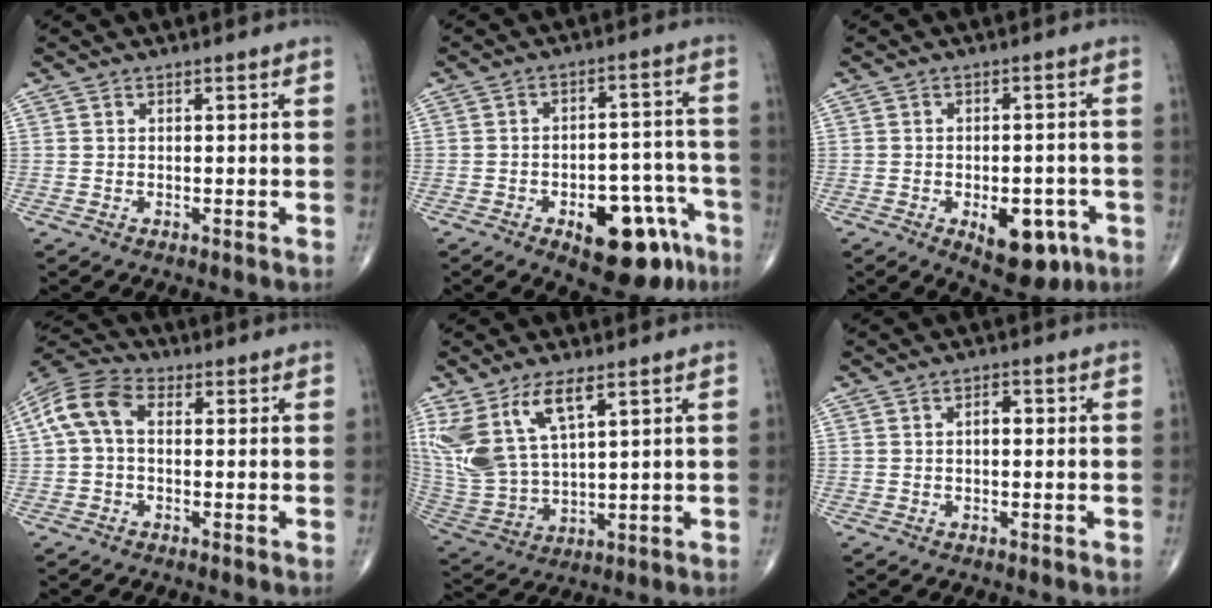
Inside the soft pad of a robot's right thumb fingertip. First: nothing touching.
{"total": 15.7, "force": [-8.3, 7.5, 11.0], "torque": [-0.110, 0.061, -0.104]}
{"total": 10.4, "force": [-4.3, 5.5, 7.7], "torque": [-0.080, 0.015, -0.047]}
{"total": 8.7, "force": [0.8, 5.6, 6.6], "torque": [-0.135, 0.029, 0.005]}
{"total": 14.7, "force": [7.2, 6.2, 11.2], "torque": [-0.241, -0.025, 0.158]}
{"total": 2.1, "force": [0.1, 1.1, 1.7], "torque": [-0.024, 0.007, -0.002]}